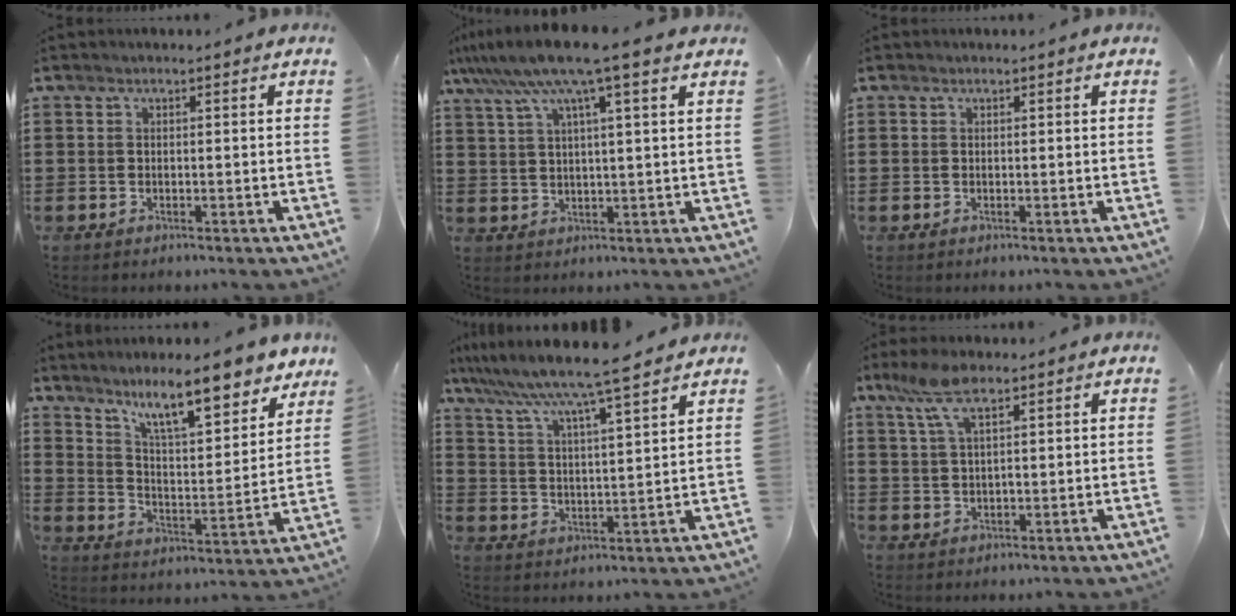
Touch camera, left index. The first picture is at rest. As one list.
[{"total": 8.9, "force": [5.8, 0.1, 6.7], "torque": [-0.147, -0.016, 0.100]}, {"total": 0.0}, {"total": 11.3, "force": [9.1, 1.4, 6.5], "torque": [-0.120, -0.048, 0.154]}, {"total": 7.0, "force": [6.2, -0.5, 3.1], "torque": [-0.084, -0.041, 0.102]}, {"total": 6.6, "force": [3.8, 2.5, 4.7], "torque": [-0.103, 0.008, 0.068]}]